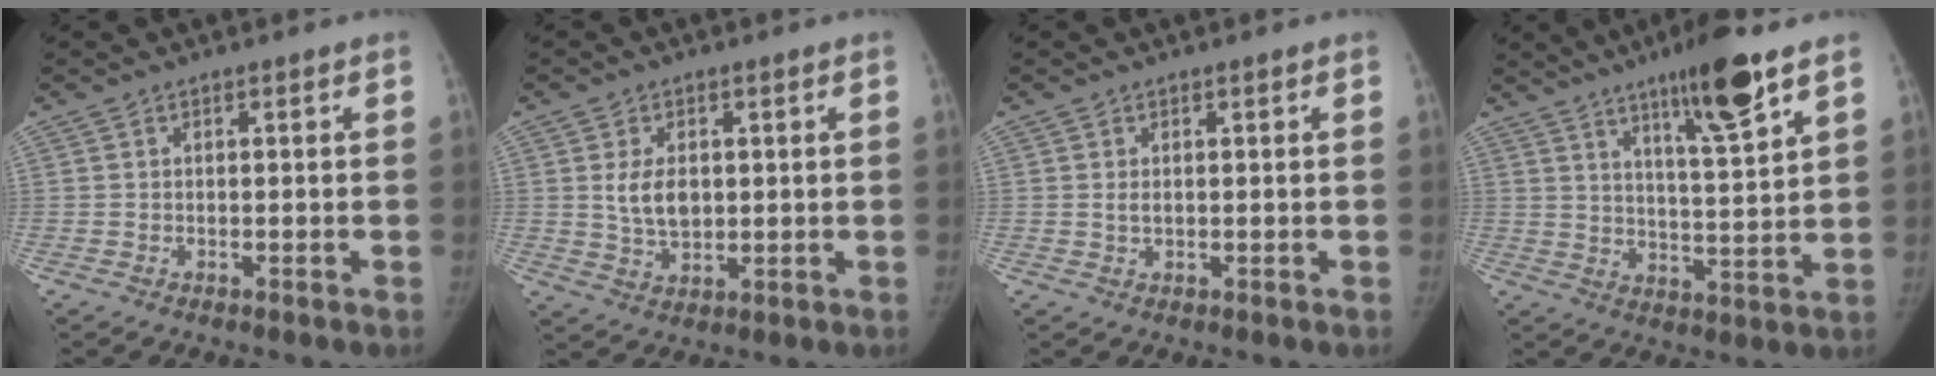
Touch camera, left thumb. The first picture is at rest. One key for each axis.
{"total": 6.3, "fx": 1.0, "fy": 4.1, "fz": 4.7, "tx": -0.071, "ty": -0.009, "tz": 0.027}
{"total": 1.3, "fx": 0.3, "fy": 0.7, "fz": 1.0, "tx": -0.018, "ty": -0.002, "tz": 0.010}
{"total": 12.6, "fx": 7.7, "fy": 1.7, "fz": 9.8, "tx": -0.147, "ty": -0.043, "tz": 0.125}